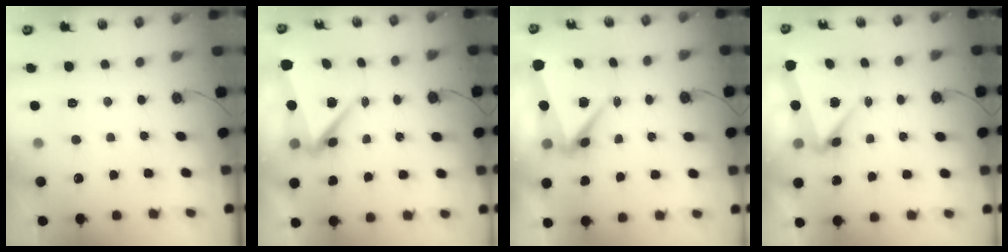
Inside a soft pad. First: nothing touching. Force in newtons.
{"total": 7.9, "press": 7.9, "slide": 0.7}
{"total": 7.5, "press": 7.4, "slide": 1.2}
{"total": 5.5, "press": 5.5, "slide": 0.7}